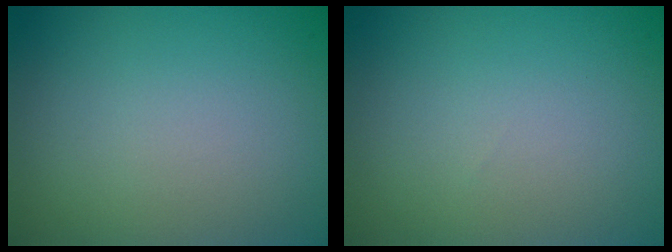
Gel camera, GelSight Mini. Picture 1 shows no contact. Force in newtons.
{"total": 0.0}